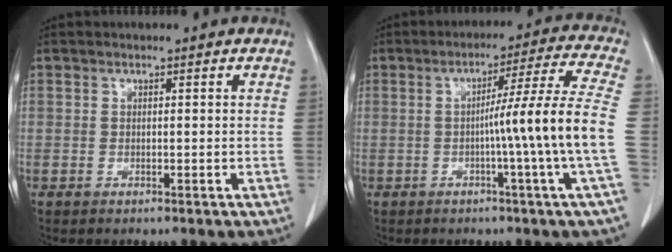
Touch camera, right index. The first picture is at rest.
{"total": 12.0, "force": [-1.9, -3.0, 11.5], "torque": [-0.166, 0.000, -0.030]}